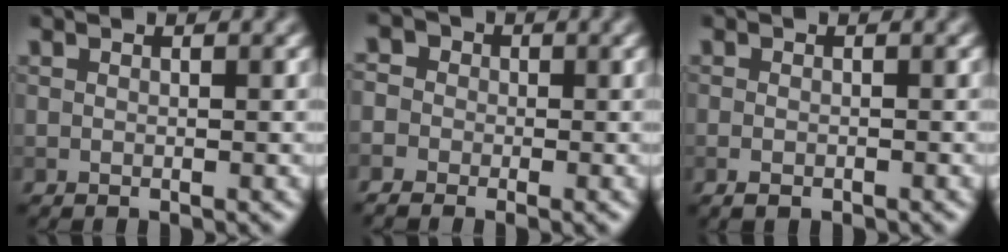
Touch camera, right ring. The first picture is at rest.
{"total": 3.6, "force": [-1.7, 2.7, 1.6], "torque": [-0.017, 0.015, -0.037]}
{"total": 1.1, "force": [-0.6, 0.6, 0.7], "torque": [-0.015, 0.000, -0.012]}